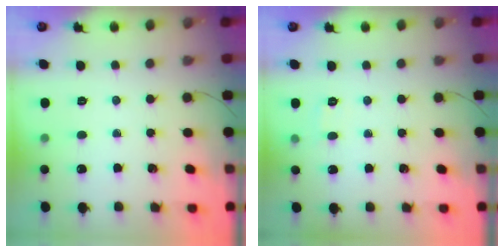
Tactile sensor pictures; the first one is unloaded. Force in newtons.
{"total": 5.2, "press": 5.0, "slide": 1.3}